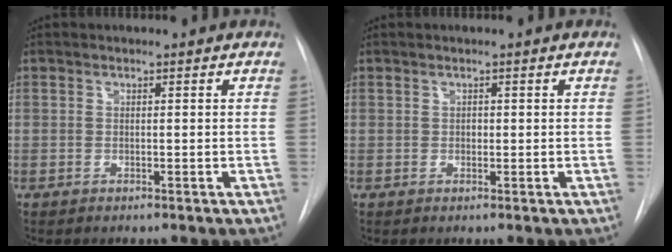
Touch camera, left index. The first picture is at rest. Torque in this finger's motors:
{"motor_torque": [0.27, -0.08, -0.01, 0.00]}